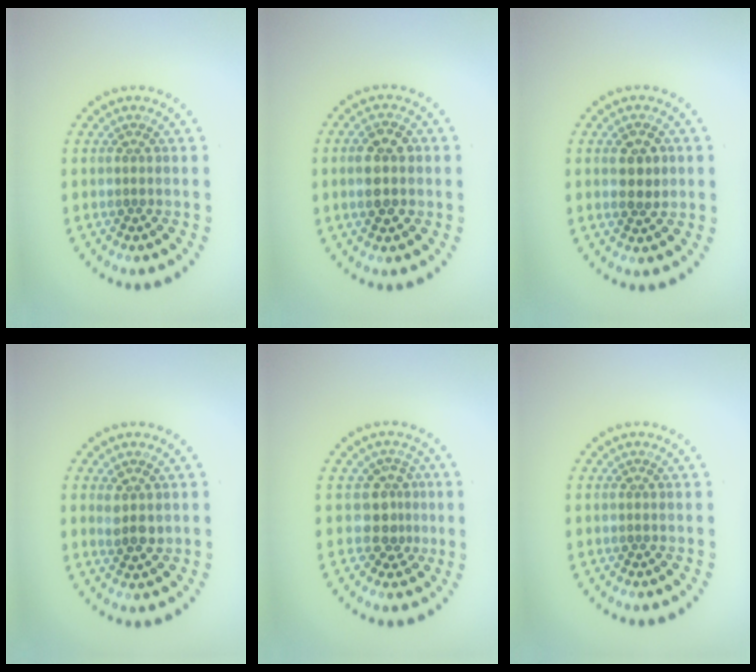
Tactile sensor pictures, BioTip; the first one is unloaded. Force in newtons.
{"total": 3.5, "press": 3.5, "slide": 0.3}
{"total": 2.4, "press": 2.3, "slide": 0.3}
{"total": 2.0, "press": 1.9, "slide": 0.7}
{"total": 2.6, "press": 2.0, "slide": 1.6}
{"total": 0.0}